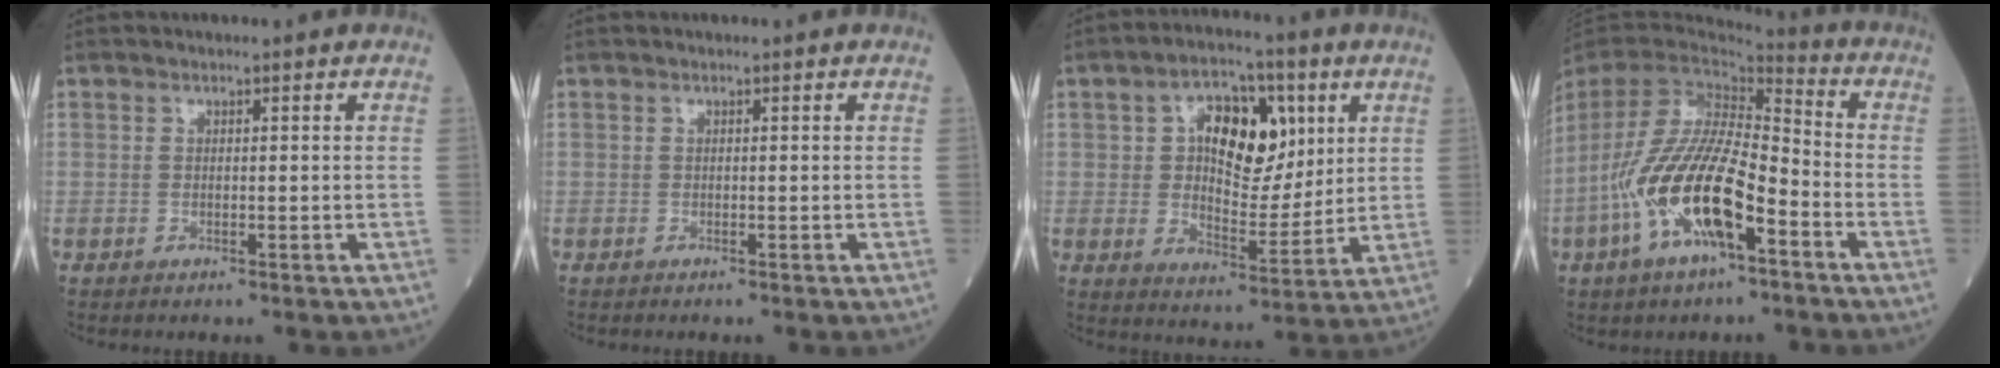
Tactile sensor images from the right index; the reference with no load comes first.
{"total": 0.0}
{"total": 12.4, "force": [3.9, 6.5, 9.8], "torque": [-0.157, 0.021, 0.066]}
{"total": 16.9, "force": [-6.6, 5.0, 14.8], "torque": [-0.313, -0.003, -0.119]}